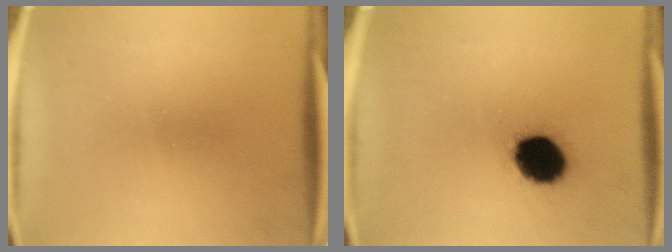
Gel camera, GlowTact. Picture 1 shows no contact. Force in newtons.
{"total": 13.6}